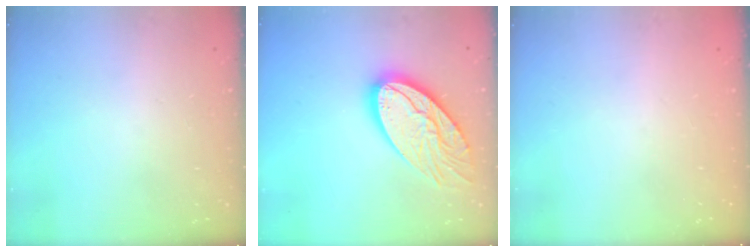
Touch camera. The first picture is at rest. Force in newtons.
{"total": 20.0, "press": 19.9, "slide": 1.9}
{"total": 0.0}